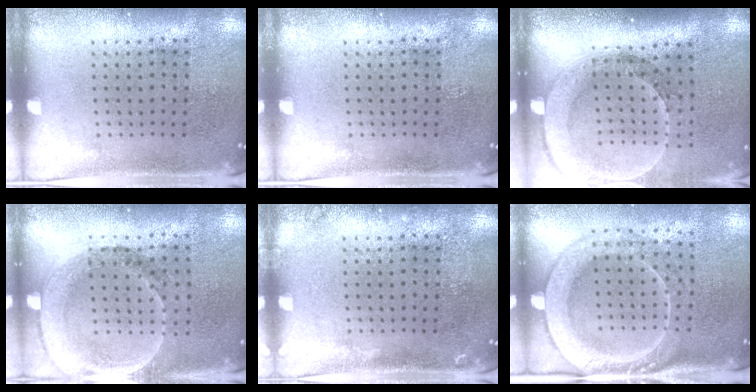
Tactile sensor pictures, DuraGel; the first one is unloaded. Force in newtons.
{"total": 0.0}
{"total": 2.5, "press": 1.9, "slide": 1.6}
{"total": 1.6, "press": 1.5, "slide": 0.6}
{"total": 0.7, "press": 0.7, "slide": 0.1}
{"total": 2.3, "press": 2.2, "slide": 0.9}